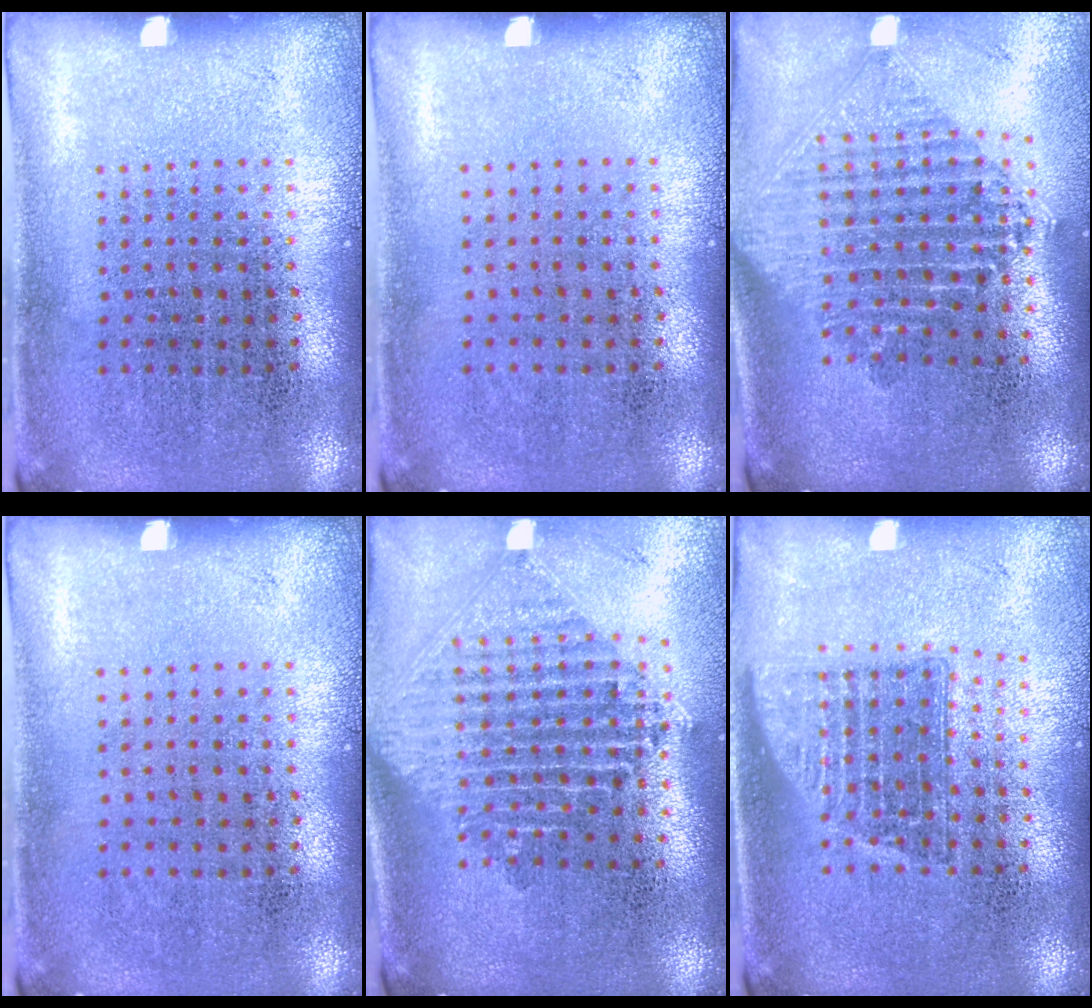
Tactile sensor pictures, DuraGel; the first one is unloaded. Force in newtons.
{"total": 0.0}
{"total": 2.2, "press": 1.7, "slide": 1.4}
{"total": 0.0}
{"total": 2.4, "press": 1.9, "slide": 1.5}
{"total": 1.4, "press": 1.1, "slide": 0.9}